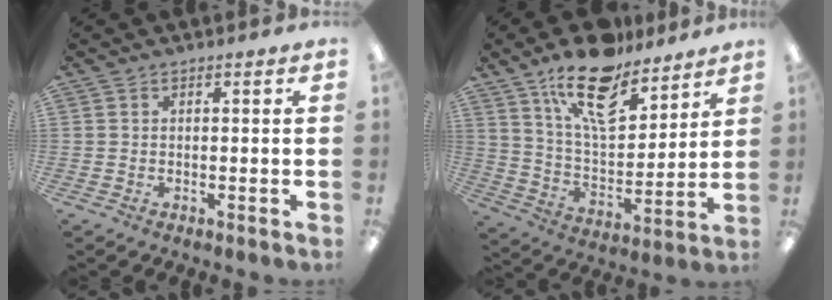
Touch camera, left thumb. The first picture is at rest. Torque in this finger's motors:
{"motor_torque": [0.26, 0.18, 1.50, -1.27, 0.21]}